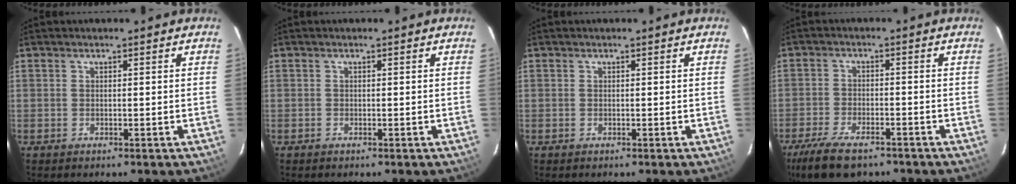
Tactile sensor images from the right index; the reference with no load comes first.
{"total": 0.0}
{"total": 0.0}
{"total": 11.4, "force": [-8.5, 4.2, 6.3], "torque": [-0.155, -0.028, -0.150]}